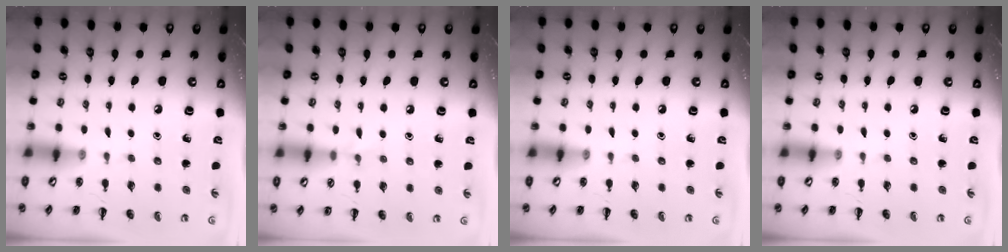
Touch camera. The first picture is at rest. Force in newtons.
{"total": 4.1, "press": 3.7, "slide": 1.6}
{"total": 0.0}
{"total": 0.0}